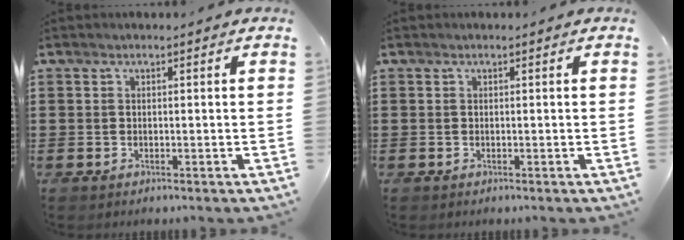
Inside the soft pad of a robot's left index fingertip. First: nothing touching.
{"total": 0.0}